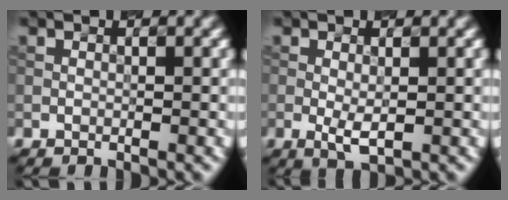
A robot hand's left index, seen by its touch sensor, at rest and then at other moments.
{"total": 2.0, "force": [-0.2, 0.7, 1.9], "torque": [-0.037, -0.006, -0.002]}